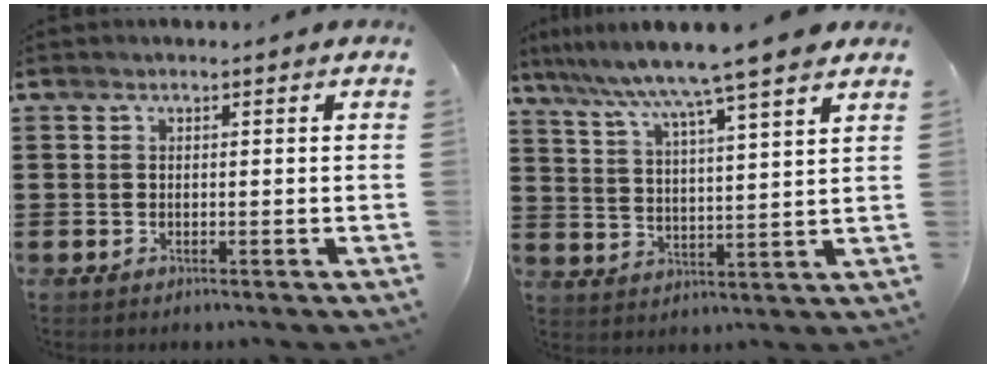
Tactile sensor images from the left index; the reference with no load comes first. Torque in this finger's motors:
{"motor_torque": [2.14, 0.00, 1.05, 0.21]}